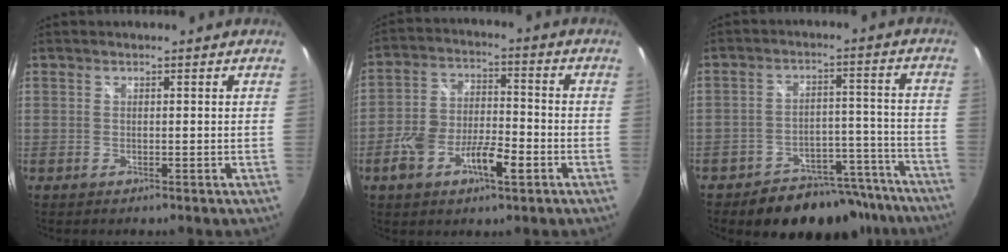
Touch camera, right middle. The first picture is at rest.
{"total": 10.4, "force": [-4.6, 4.5, 8.2], "torque": [-0.168, 0.005, -0.079]}
{"total": 16.7, "force": [-13.7, 8.3, 4.8], "torque": [-0.084, 0.046, -0.163]}